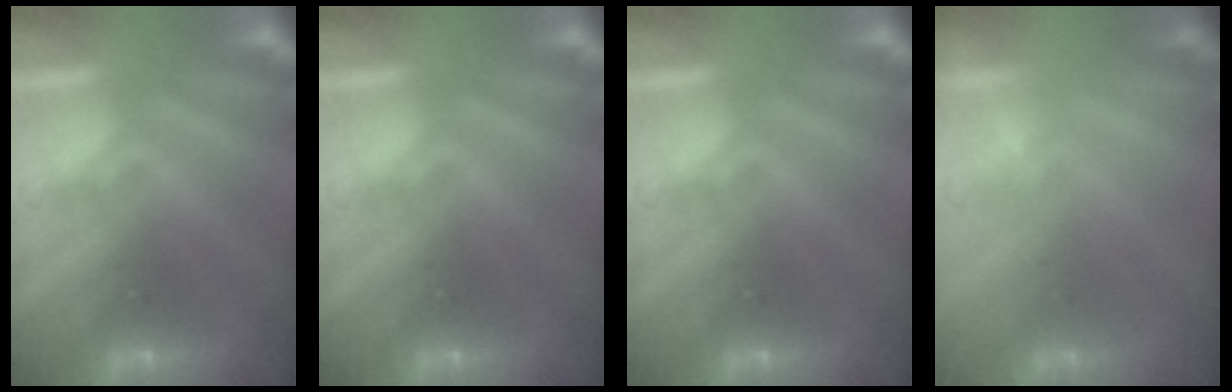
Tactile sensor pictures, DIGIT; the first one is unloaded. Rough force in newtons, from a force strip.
{"total": 0.0}
{"total": 0.0}
{"total": 1.5}